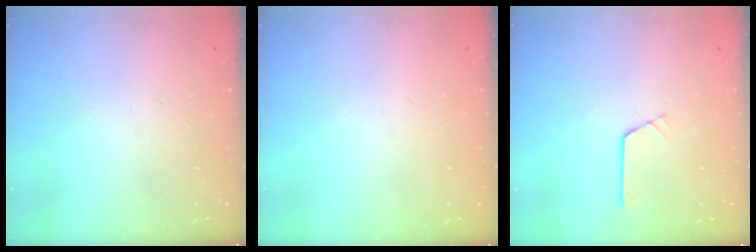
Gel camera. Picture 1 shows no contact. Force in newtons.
{"total": 0.0}
{"total": 2.7, "press": 2.7, "slide": 0.3}